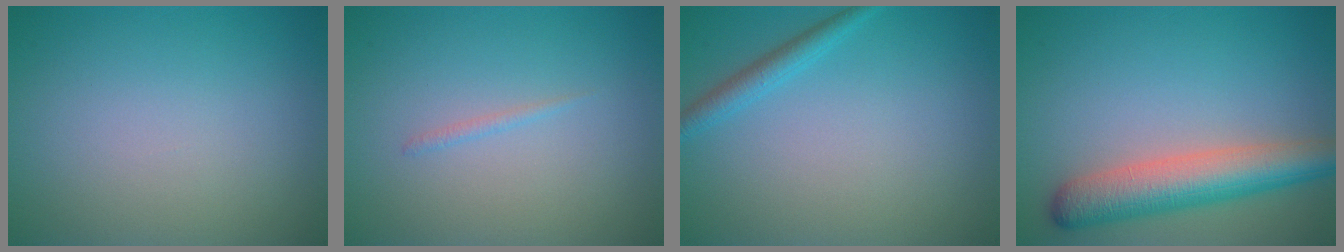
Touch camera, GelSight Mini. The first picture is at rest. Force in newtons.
{"total": 0.6, "press": 0.5, "slide": 0.1}
{"total": 1.8, "press": 1.8, "slide": 0.1}
{"total": 6.2, "press": 6.2, "slide": 0.4}